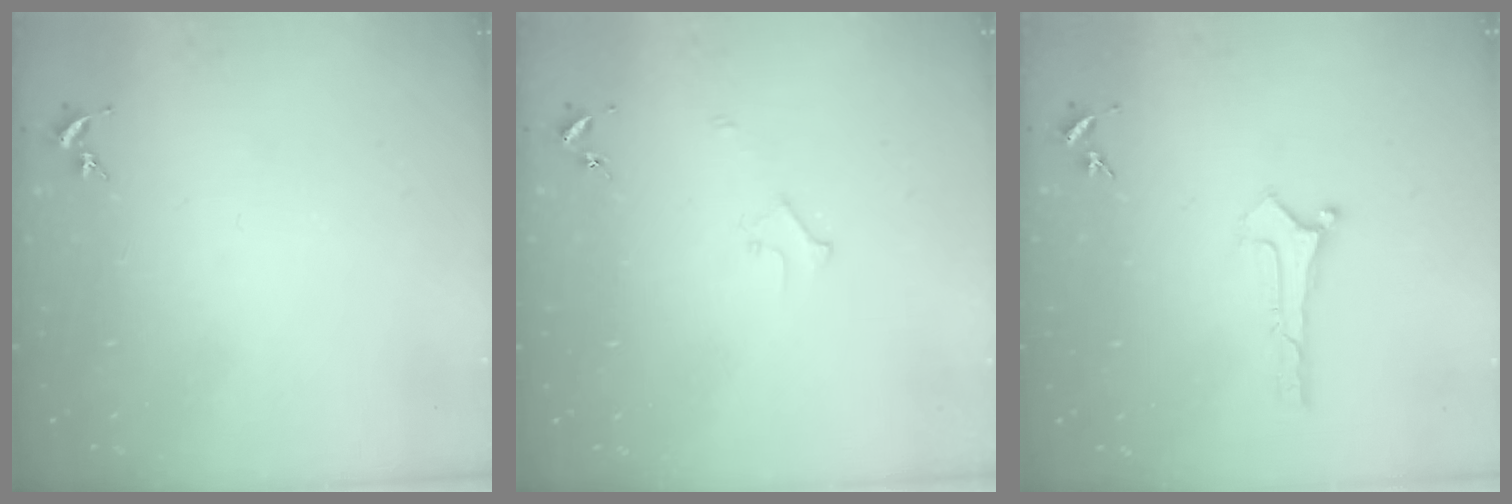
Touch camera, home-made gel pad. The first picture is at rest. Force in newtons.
{"total": 2.2, "press": 2.2, "slide": 0.2}
{"total": 0.0}